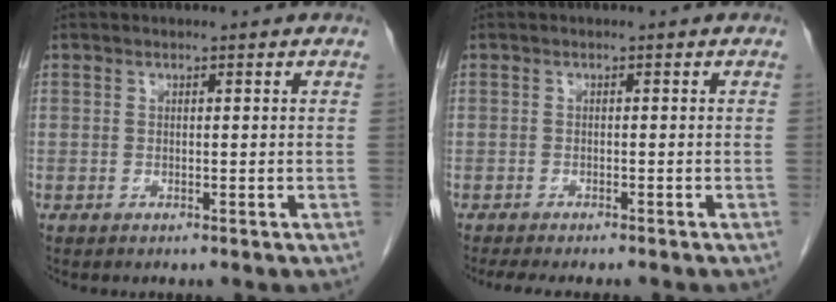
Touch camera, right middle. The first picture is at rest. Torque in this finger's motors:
{"motor_torque": [0.59, -0.44, 0.03, 0.03]}